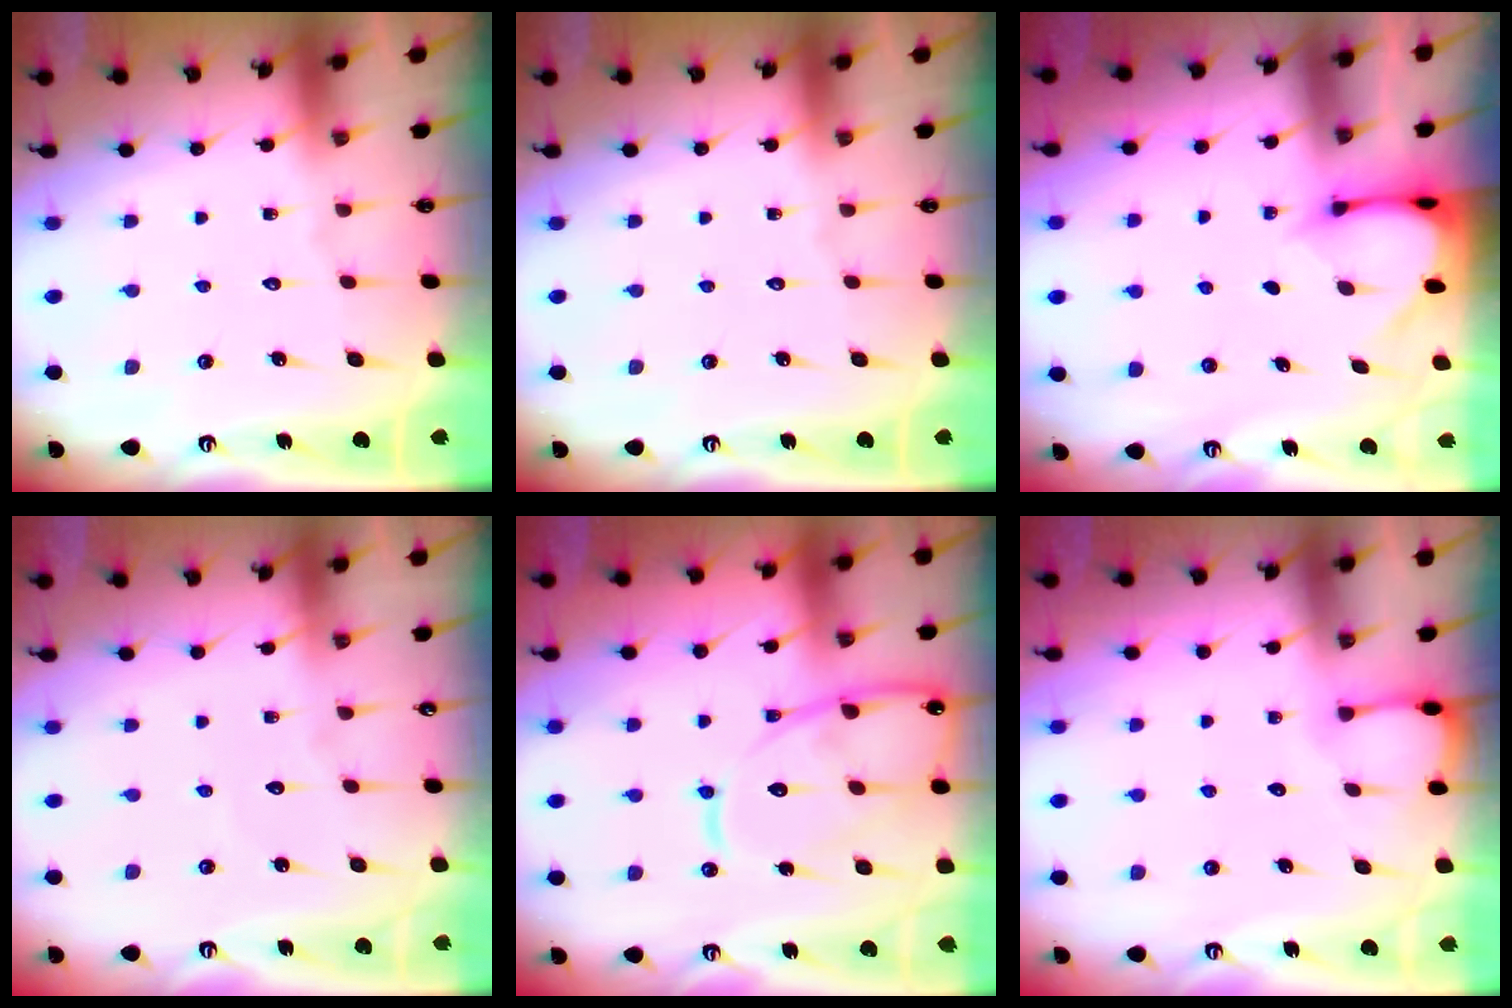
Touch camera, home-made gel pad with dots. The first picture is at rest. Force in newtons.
{"total": 0.0}
{"total": 2.9, "press": 2.9, "slide": 0.2}
{"total": 2.9, "press": 2.9, "slide": 0.2}
{"total": 15.4, "press": 15.3, "slide": 1.5}
{"total": 3.6, "press": 3.6, "slide": 0.4}